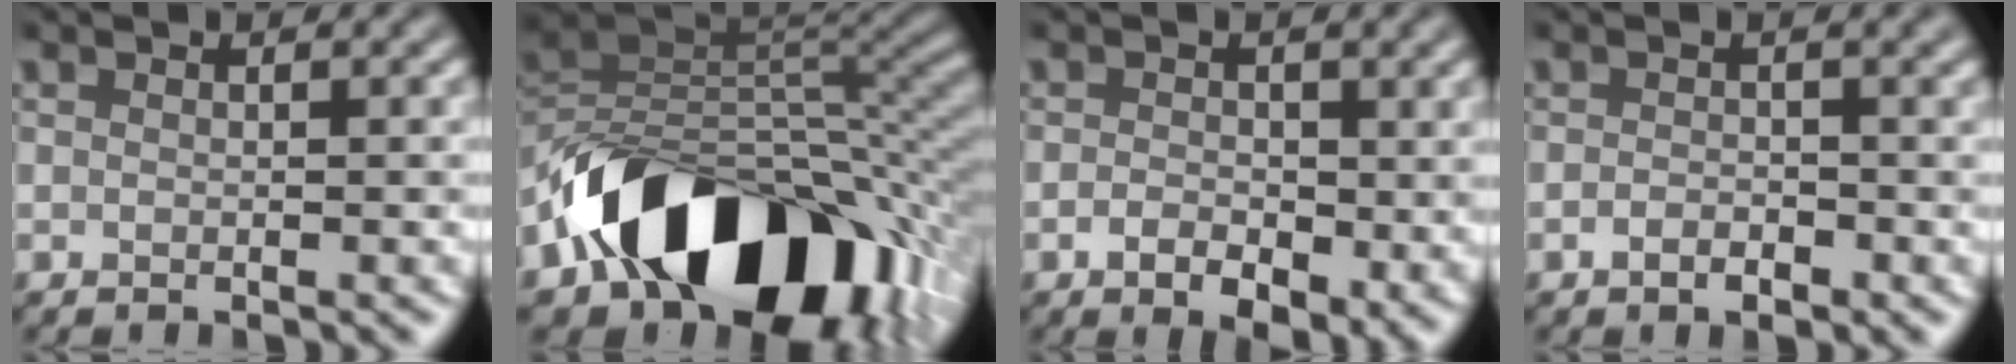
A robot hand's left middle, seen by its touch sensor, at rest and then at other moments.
{"total": 13.6, "force": [-7.2, 8.5, 7.9], "torque": [-0.102, 0.000, -0.130]}
{"total": 3.9, "force": [-1.0, 2.2, 3.1], "torque": [-0.047, -0.010, -0.016]}
{"total": 1.6, "force": [-0.8, 0.6, 1.2], "torque": [-0.023, -0.001, -0.015]}